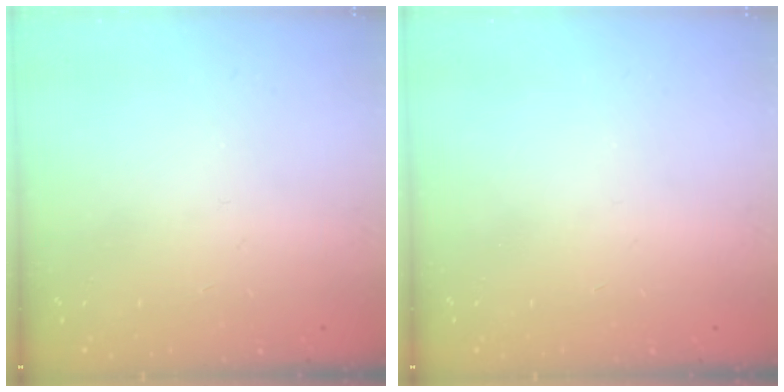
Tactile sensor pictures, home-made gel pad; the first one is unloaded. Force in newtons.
{"total": 0.0}